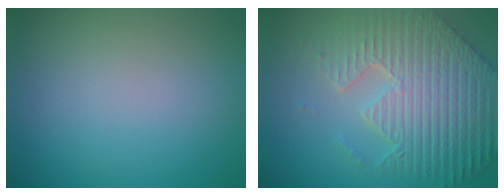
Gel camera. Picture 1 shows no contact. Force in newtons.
{"total": 8.9, "press": 6.6, "slide": 5.9}